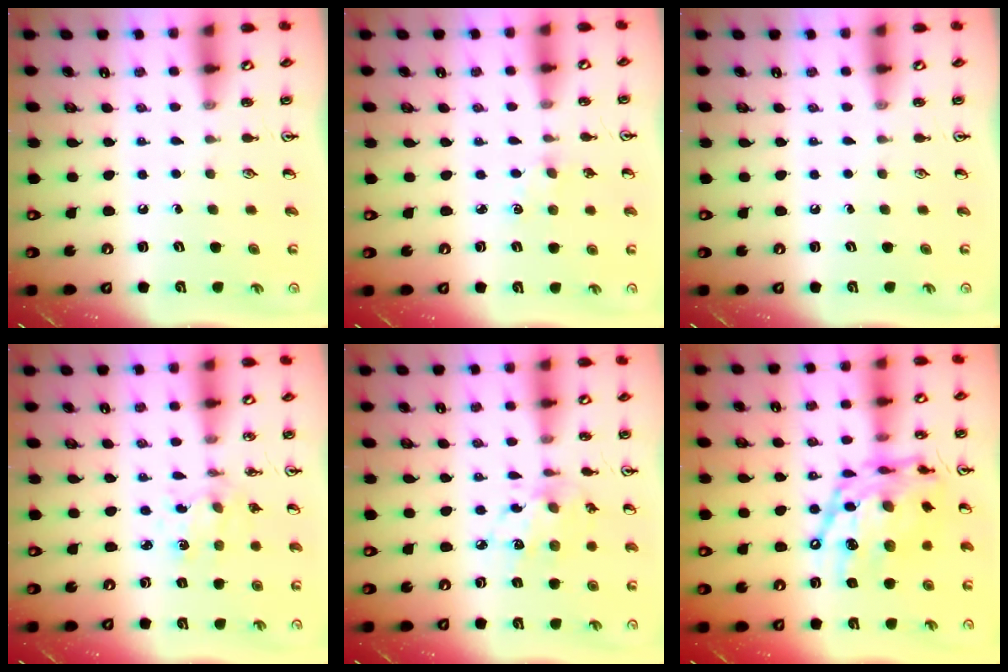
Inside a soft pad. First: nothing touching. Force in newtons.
{"total": 1.7, "press": 1.6, "slide": 0.3}
{"total": 0.0}
{"total": 2.0, "press": 2.0, "slide": 0.3}
{"total": 9.3, "press": 9.3, "slide": 0.6}
{"total": 19.7, "press": 19.6, "slide": 1.7}